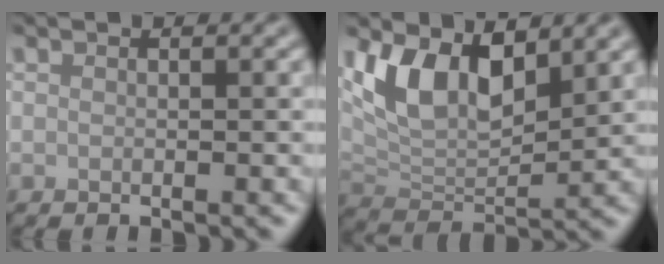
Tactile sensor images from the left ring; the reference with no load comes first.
{"total": 7.2, "force": [3.3, 3.8, 5.2], "torque": [-0.096, -0.008, 0.058]}